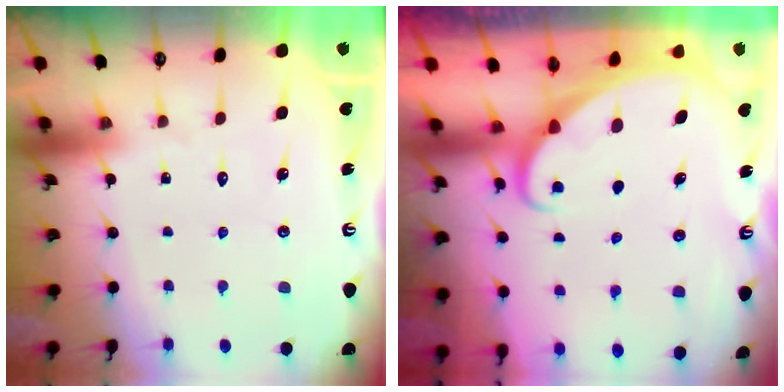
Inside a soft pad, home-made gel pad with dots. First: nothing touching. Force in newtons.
{"total": 1.8, "press": 1.8, "slide": 0.0}